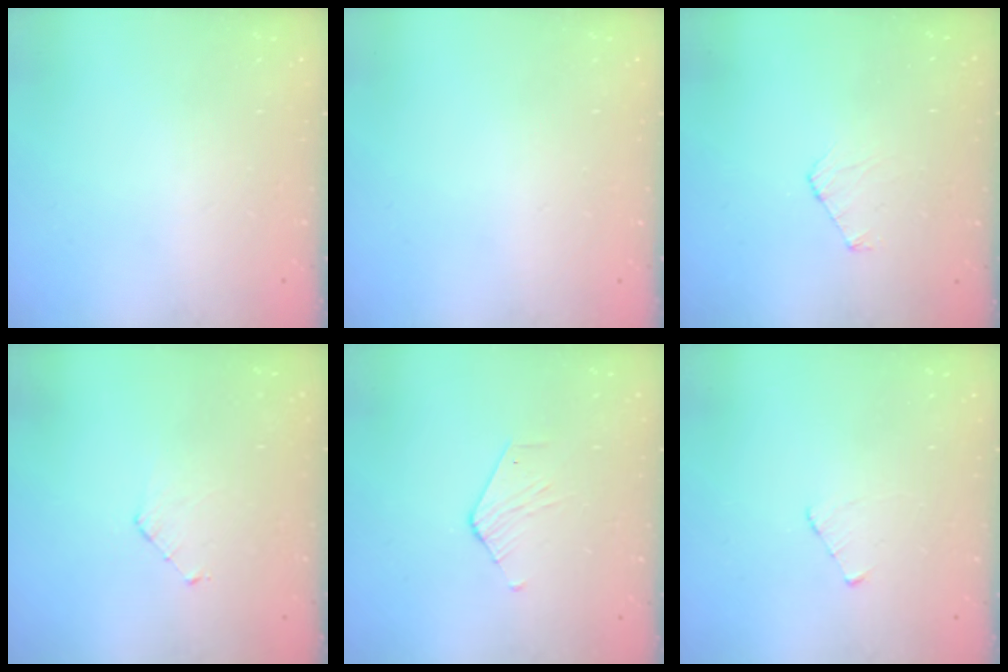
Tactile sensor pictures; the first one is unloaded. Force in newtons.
{"total": 0.0}
{"total": 4.3, "press": 4.3, "slide": 0.4}
{"total": 4.3, "press": 4.3, "slide": 0.4}
{"total": 3.1, "press": 3.1, "slide": 0.3}
{"total": 2.9, "press": 2.8, "slide": 0.3}